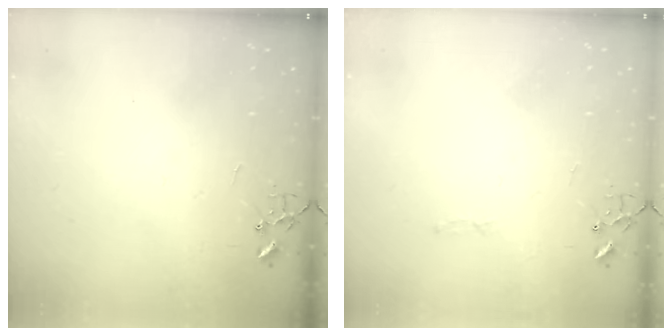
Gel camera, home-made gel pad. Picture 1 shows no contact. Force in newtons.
{"total": 2.8, "press": 2.8, "slide": 0.4}